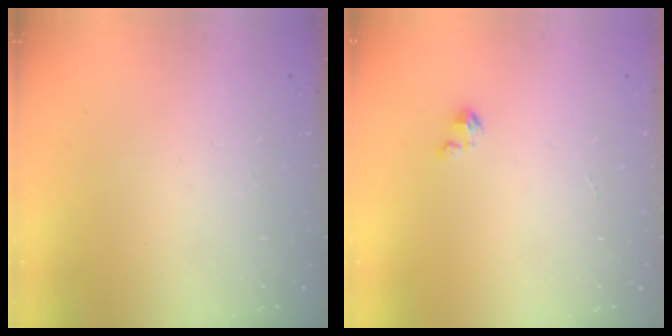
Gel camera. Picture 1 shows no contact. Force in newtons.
{"total": 1.5, "press": 1.5, "slide": 0.1}